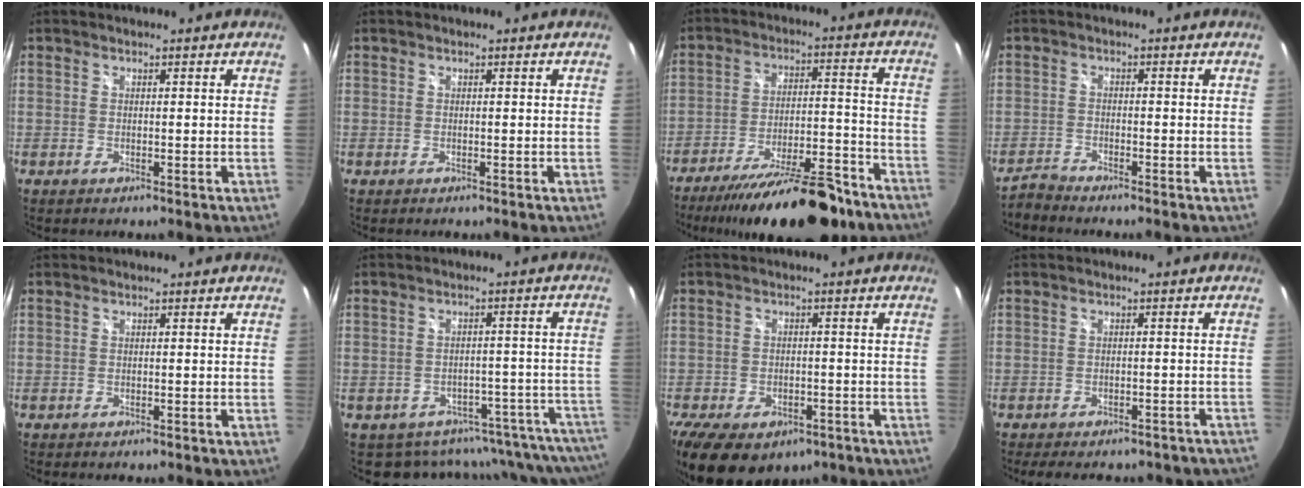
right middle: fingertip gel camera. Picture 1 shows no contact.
{"total": 0.0}
{"total": 21.3, "force": [-17.4, 5.2, 11.1], "torque": [-0.187, -0.017, -0.252]}
{"total": 2.6, "force": [-2.6, 0.0, 0.1], "torque": [-0.009, -0.005, -0.059]}
{"total": 1.1, "force": [-1.0, 0.3, 0.4], "torque": [-0.011, -0.006, -0.015]}
{"total": 16.2, "force": [-14.4, 6.0, 4.2], "torque": [-0.031, 0.012, -0.180]}
{"total": 16.6, "force": [-10.3, 9.6, 8.9], "torque": [-0.207, -0.030, -0.150]}
{"total": 15.2, "force": [-12.9, 5.1, 6.1], "torque": [-0.118, -0.009, -0.147]}